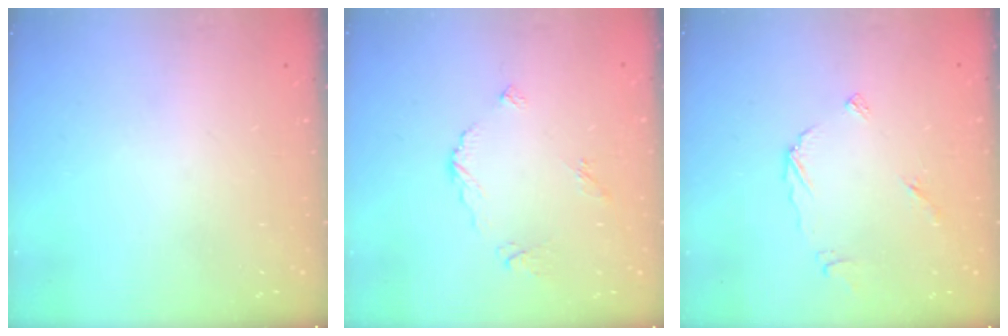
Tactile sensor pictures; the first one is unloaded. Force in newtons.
{"total": 5.2, "press": 5.2, "slide": 0.0}
{"total": 5.5, "press": 5.5, "slide": 0.4}